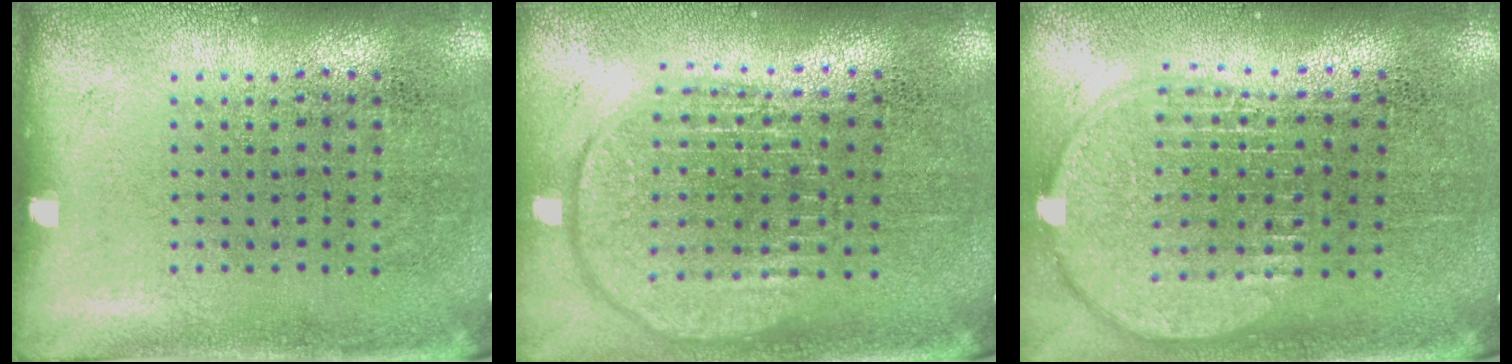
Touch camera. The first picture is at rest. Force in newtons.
{"total": 1.9, "press": 1.6, "slide": 1.0}
{"total": 2.0, "press": 1.7, "slide": 1.1}